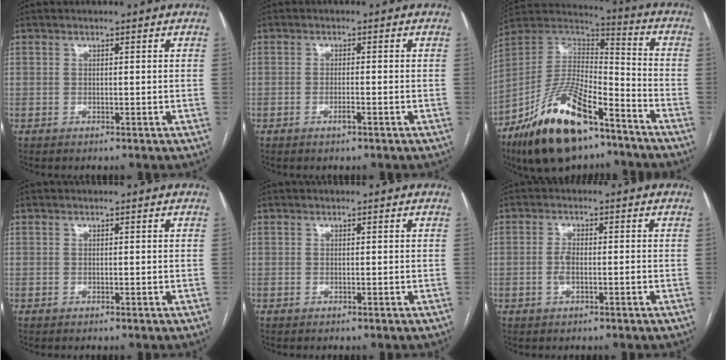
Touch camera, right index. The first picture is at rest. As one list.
[{"total": 1.5, "force": [-0.8, 0.2, 1.2], "torque": [-0.025, -0.001, -0.013]}, {"total": 20.5, "force": [-13.5, 6.7, 13.9], "torque": [-0.269, 0.004, -0.238]}, {"total": 0.0}, {"total": 0.0}, {"total": 2.6, "force": [-0.6, 1.0, 2.3], "torque": [-0.054, 0.003, -0.010]}]